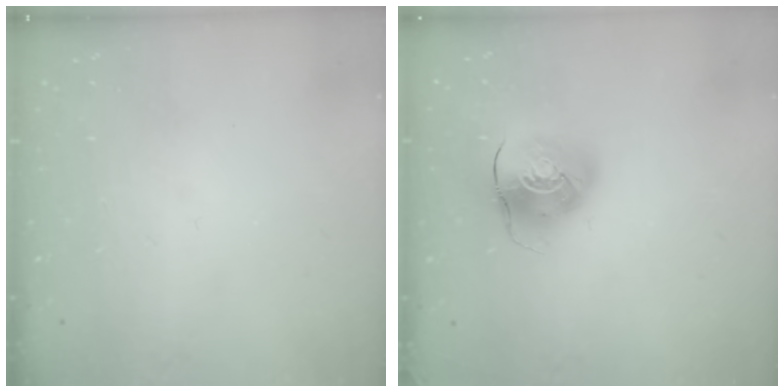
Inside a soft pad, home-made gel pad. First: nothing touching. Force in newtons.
{"total": 9.7, "press": 9.6, "slide": 1.2}